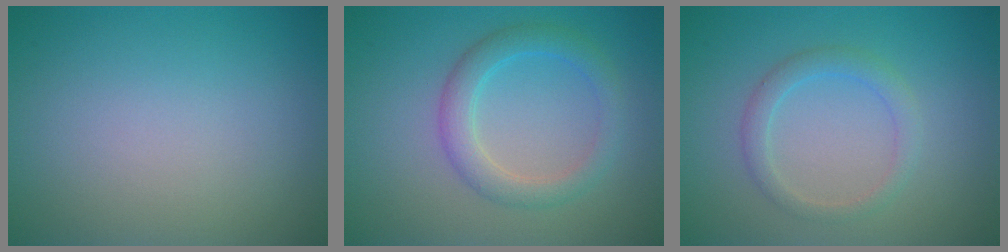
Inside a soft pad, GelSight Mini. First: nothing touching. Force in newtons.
{"total": 3.2, "press": 3.2, "slide": 0.1}
{"total": 2.1, "press": 2.1, "slide": 0.1}